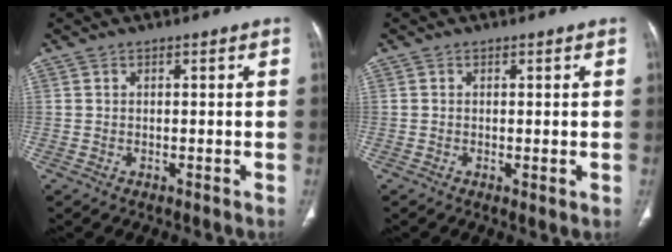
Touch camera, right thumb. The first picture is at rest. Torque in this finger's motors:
{"motor_torque": [-0.08, -0.02, -0.19, 0.05, -0.08]}